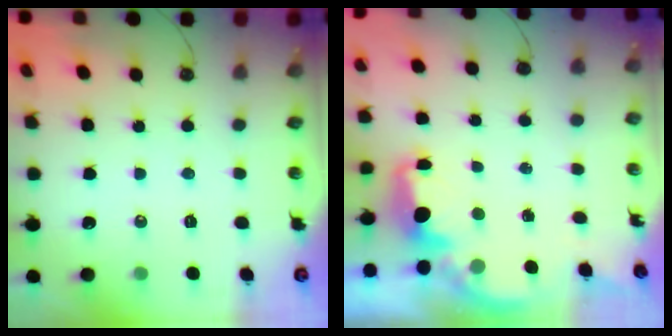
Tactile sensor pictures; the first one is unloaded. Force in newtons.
{"total": 2.2, "press": 2.1, "slide": 0.7}